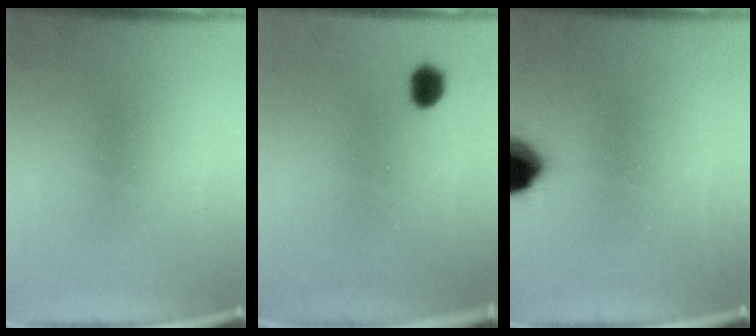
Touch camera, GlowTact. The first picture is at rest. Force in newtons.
{"total": 2.7}
{"total": 12.3}